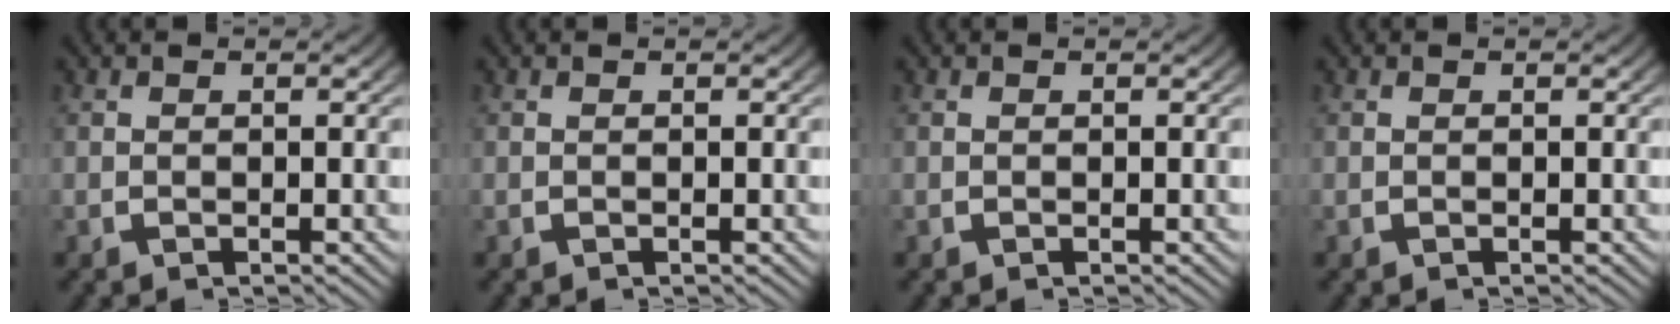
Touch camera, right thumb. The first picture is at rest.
{"total": 0.0}
{"total": 0.0}
{"total": 0.0}